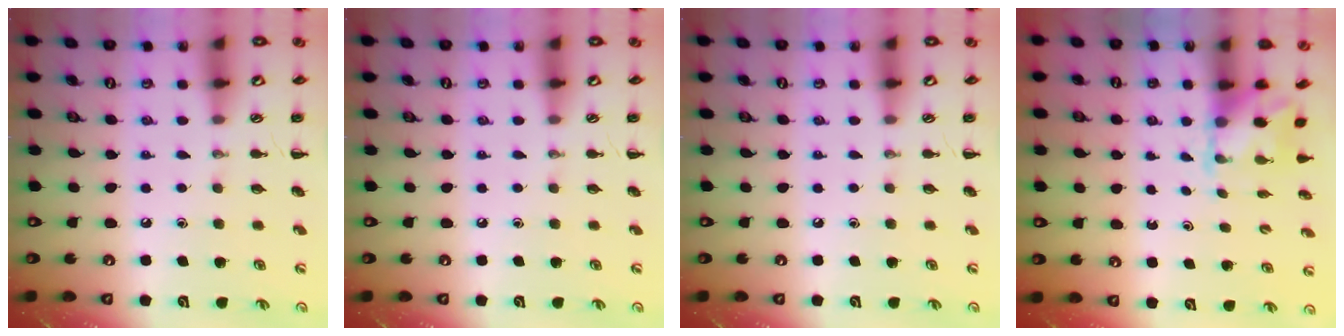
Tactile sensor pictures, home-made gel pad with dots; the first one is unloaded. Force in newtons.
{"total": 0.0}
{"total": 0.0}
{"total": 2.0, "press": 1.9, "slide": 0.7}